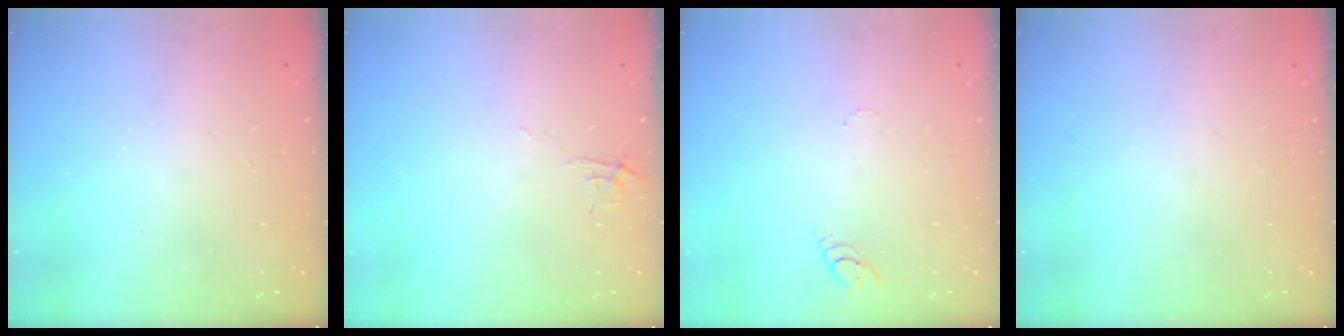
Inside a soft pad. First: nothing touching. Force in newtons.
{"total": 4.5, "press": 4.5, "slide": 0.3}
{"total": 2.8, "press": 2.8, "slide": 0.2}
{"total": 0.0}